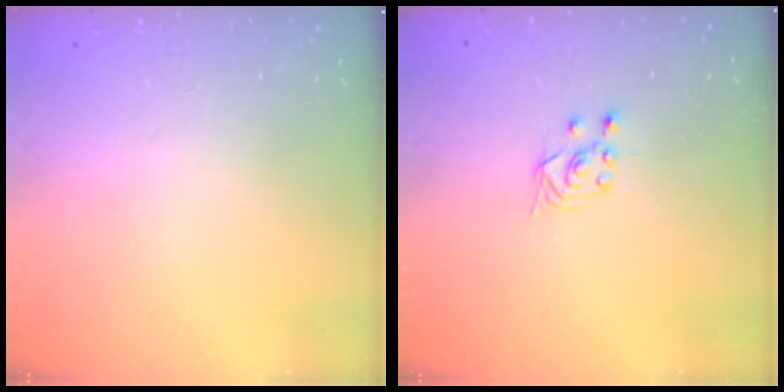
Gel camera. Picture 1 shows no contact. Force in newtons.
{"total": 2.9, "press": 2.5, "slide": 1.4}